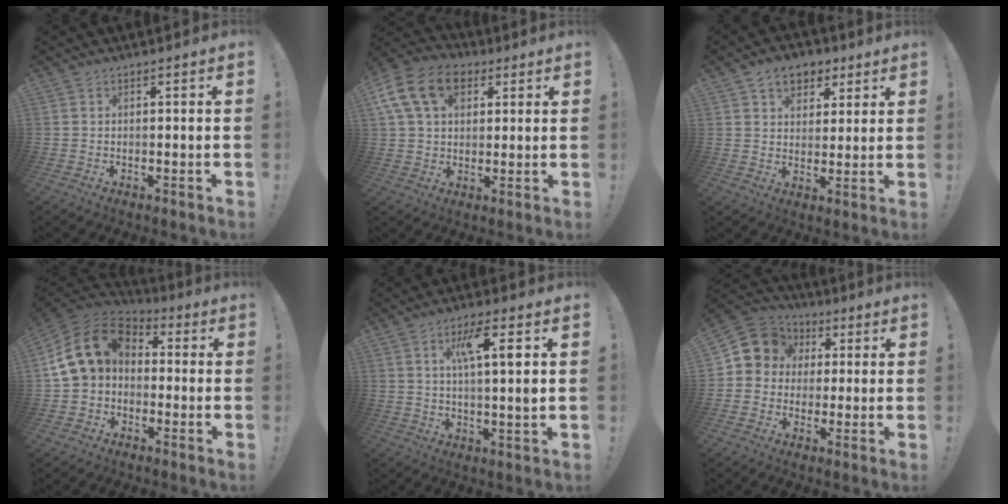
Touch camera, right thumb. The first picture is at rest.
{"total": 16.0, "force": [6.2, 11.0, 9.9], "torque": [-0.163, -0.014, 0.118]}
{"total": 8.9, "force": [5.0, 6.5, 3.6], "torque": [-0.042, -0.023, 0.096]}
{"total": 15.1, "force": [2.5, 11.3, 9.7], "torque": [-0.182, 0.009, 0.048]}
{"total": 9.1, "force": [2.9, 1.2, 8.6], "torque": [-0.147, 0.002, 0.040]}
{"total": 9.1, "force": [1.9, 8.5, 2.7], "torque": [-0.038, 0.000, 0.043]}